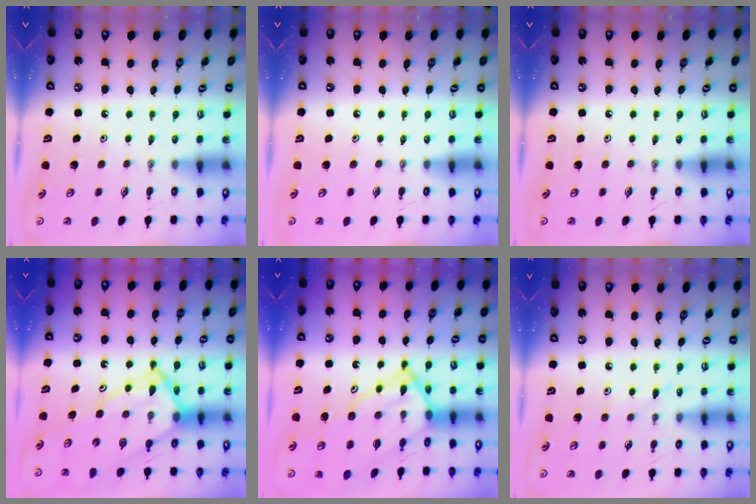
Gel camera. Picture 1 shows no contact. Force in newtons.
{"total": 0.0}
{"total": 0.0}
{"total": 14.9, "press": 14.8, "slide": 1.5}
{"total": 14.8, "press": 14.7, "slide": 1.6}
{"total": 5.6, "press": 5.6, "slide": 0.7}